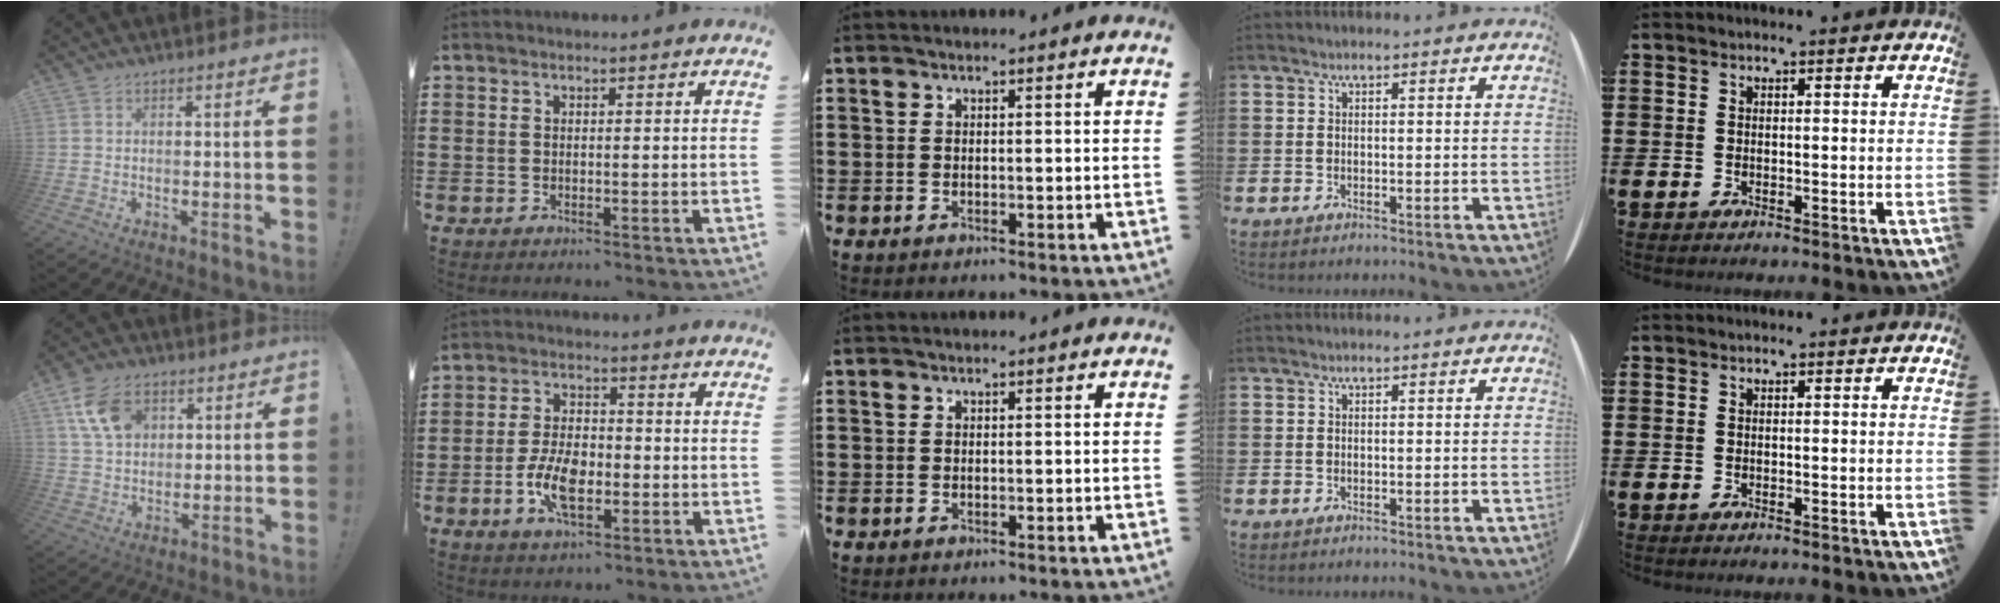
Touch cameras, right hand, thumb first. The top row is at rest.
{"thumb": {"total": 11.6, "force": [5.2, 8.2, 6.4], "torque": [-0.102, -0.008, 0.102]}, "index": {"total": 7.5, "force": [-2.3, 4.0, 6.0], "torque": [-0.135, 0.003, -0.047]}}